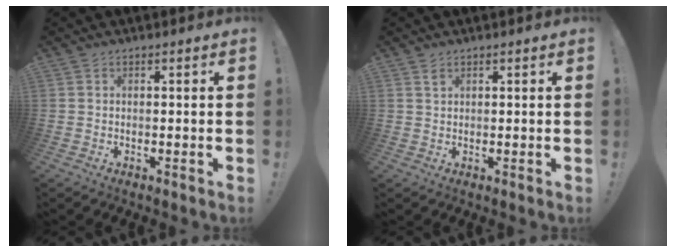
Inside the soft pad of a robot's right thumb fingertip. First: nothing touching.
{"total": 1.1, "force": [0.8, 0.5, 0.6], "torque": [0.001, -0.006, 0.012]}